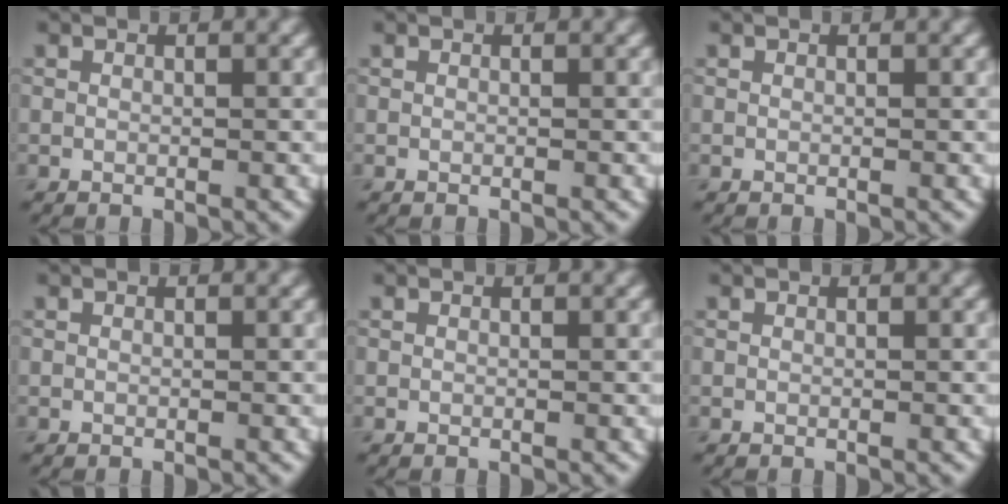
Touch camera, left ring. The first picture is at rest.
{"total": 0.0}
{"total": 0.0}
{"total": 0.0}
{"total": 0.0}
{"total": 0.0}